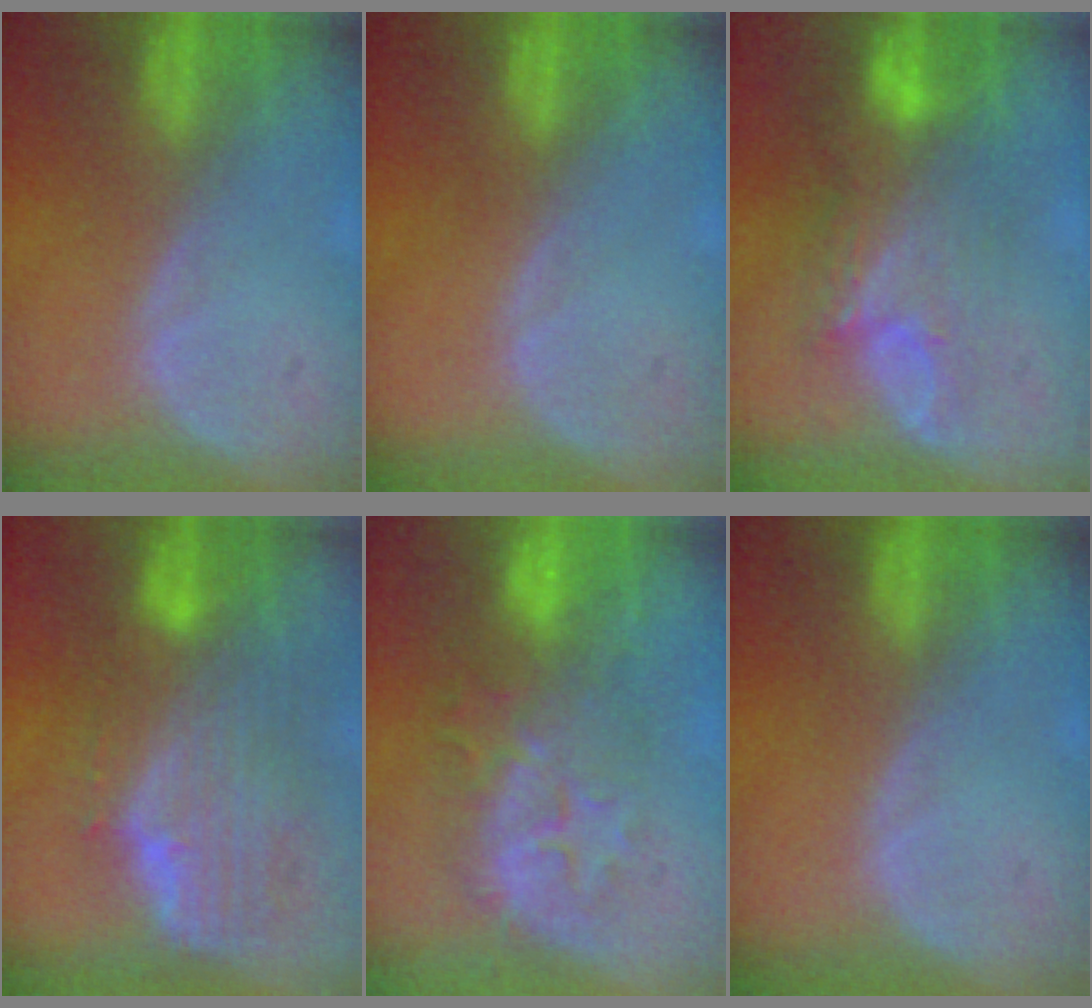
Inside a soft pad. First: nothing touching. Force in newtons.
{"total": 0.0}
{"total": 9.6, "press": 8.1, "slide": 5.1}
{"total": 10.2, "press": 8.9, "slide": 4.9}
{"total": 8.6, "press": 8.3, "slide": 2.1}
{"total": 0.0}